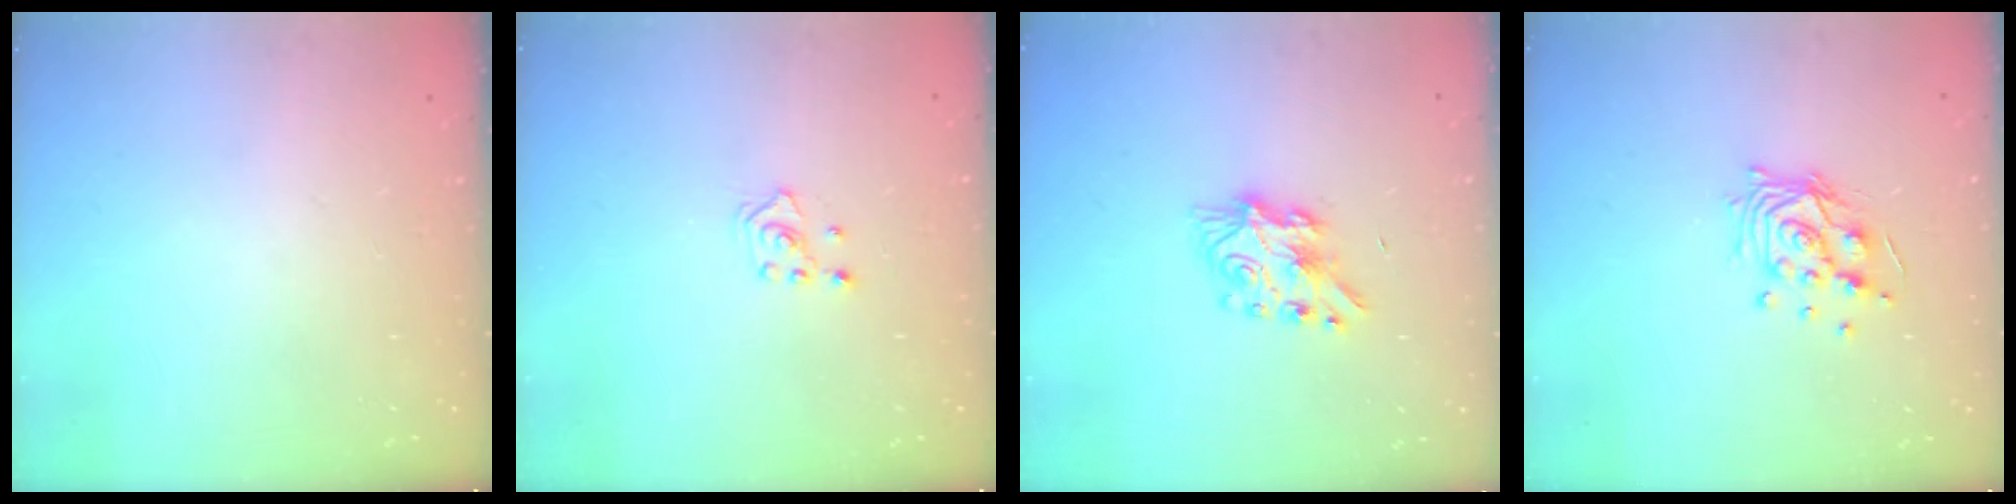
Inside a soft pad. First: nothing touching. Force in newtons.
{"total": 2.0, "press": 1.8, "slide": 0.9}
{"total": 7.2, "press": 7.2, "slide": 0.2}
{"total": 11.5, "press": 11.4, "slide": 1.0}